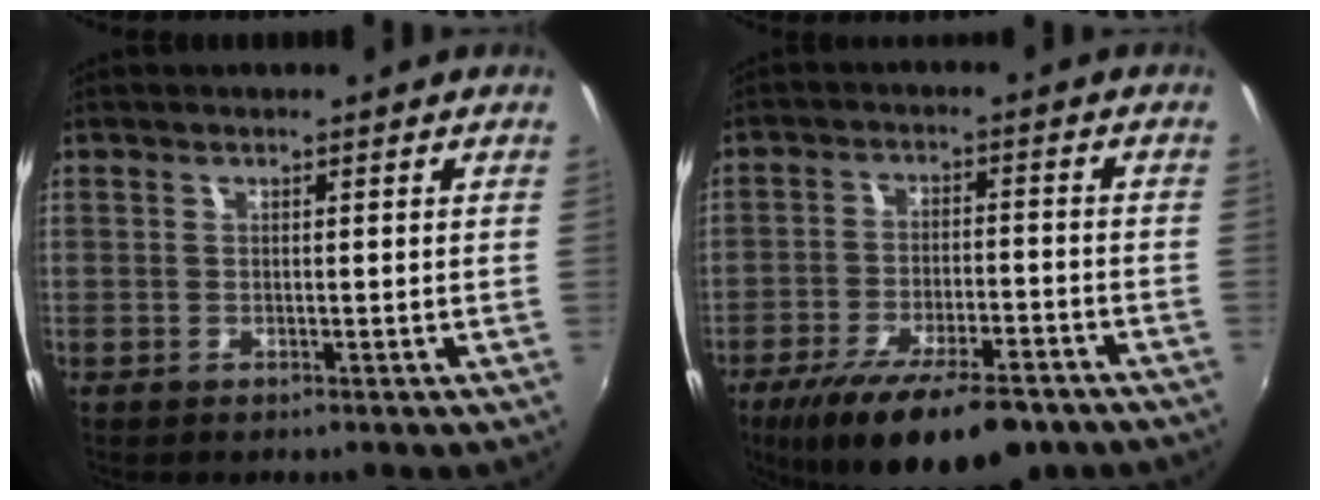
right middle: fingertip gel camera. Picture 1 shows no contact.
{"total": 17.9, "force": [-12.9, 5.8, 11.1], "torque": [-0.204, -0.040, -0.194]}